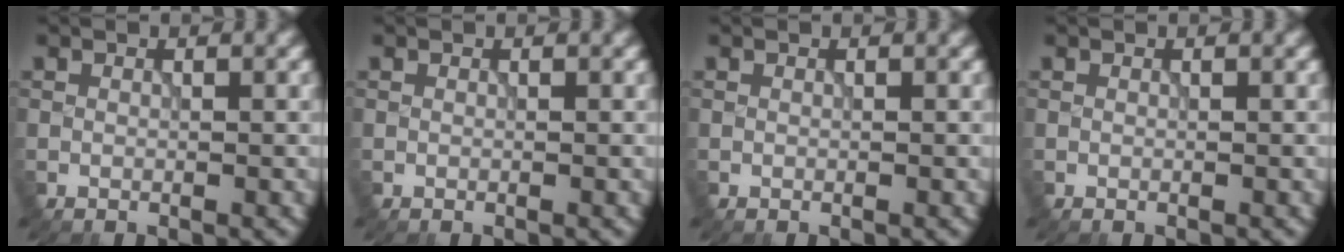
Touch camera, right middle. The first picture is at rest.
{"total": 0.0}
{"total": 0.0}
{"total": 0.0}